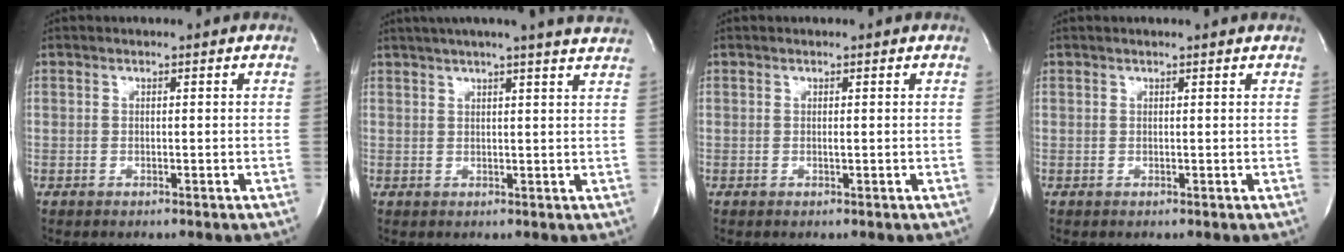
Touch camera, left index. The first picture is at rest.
{"total": 13.7, "force": [12.1, -0.9, 6.5], "torque": [-0.110, 0.001, 0.143]}
{"total": 0.0}
{"total": 2.2, "force": [2.1, -0.1, 0.9], "torque": [-0.014, 0.013, 0.023]}